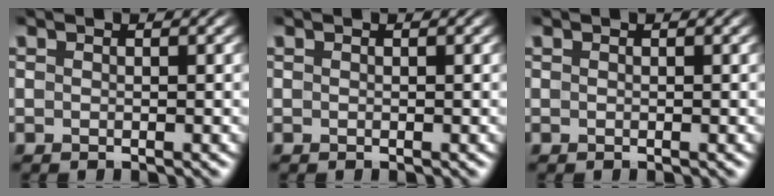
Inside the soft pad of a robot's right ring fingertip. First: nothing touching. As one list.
[{"total": 0.0}, {"total": 0.0}]